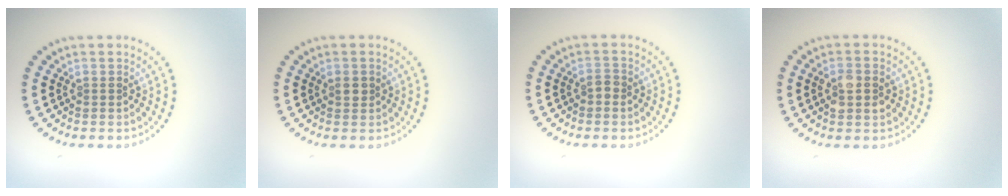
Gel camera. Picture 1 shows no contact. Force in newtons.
{"total": 1.0, "press": 0.9, "slide": 0.3}
{"total": 0.8, "press": 0.7, "slide": 0.2}
{"total": 2.4, "press": 2.3, "slide": 0.3}